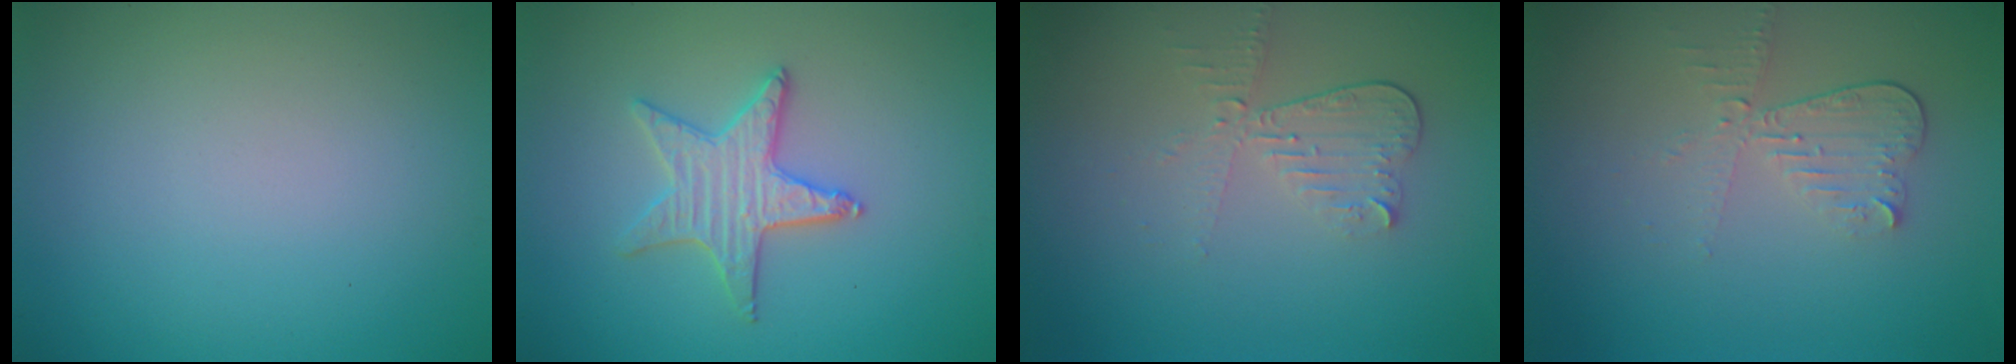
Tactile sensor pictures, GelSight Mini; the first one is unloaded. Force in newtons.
{"total": 3.2, "press": 3.1, "slide": 0.6}
{"total": 3.0, "press": 2.6, "slide": 1.4}
{"total": 3.0, "press": 2.6, "slide": 1.4}